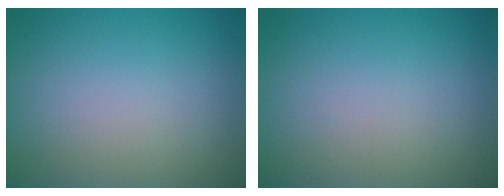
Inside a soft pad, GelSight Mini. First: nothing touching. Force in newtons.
{"total": 0.0}